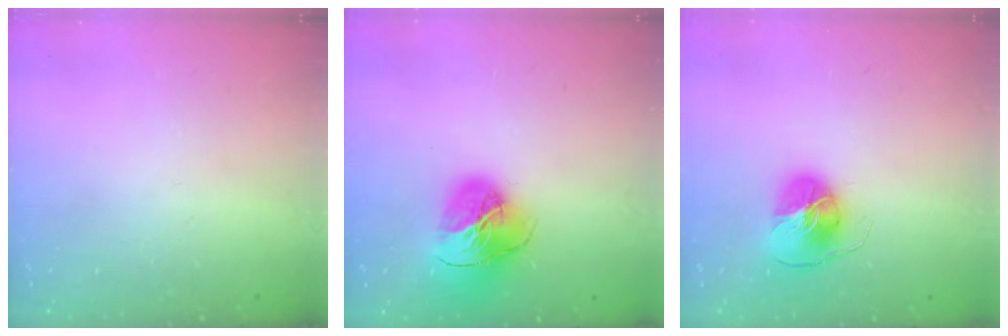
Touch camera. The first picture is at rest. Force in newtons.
{"total": 18.0, "press": 17.9, "slide": 1.8}
{"total": 8.6, "press": 8.5, "slide": 0.7}